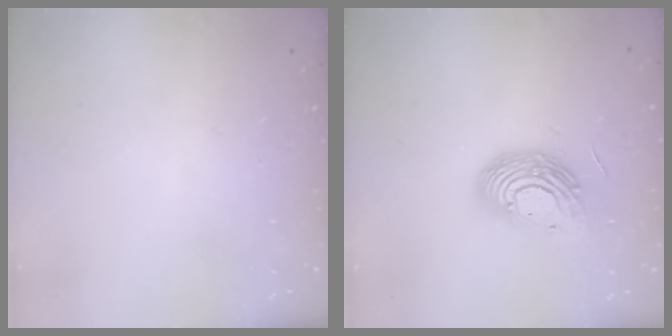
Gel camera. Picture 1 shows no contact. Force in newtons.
{"total": 14.2, "press": 14.2, "slide": 1.1}